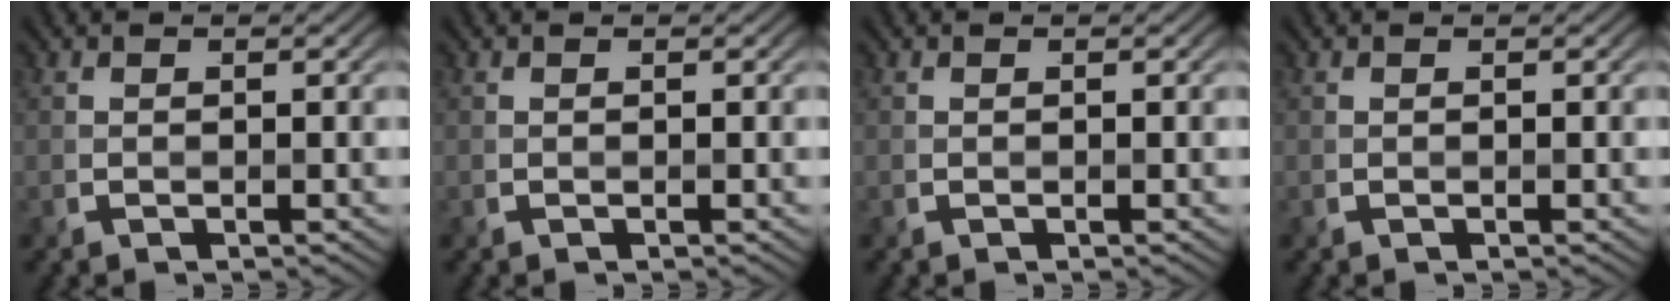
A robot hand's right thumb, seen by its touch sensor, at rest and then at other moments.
{"total": 0.0}
{"total": 0.0}
{"total": 0.0}